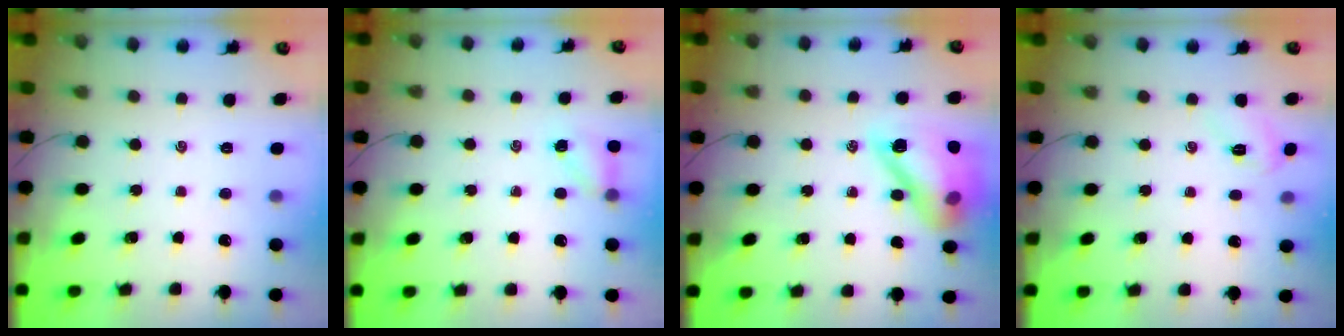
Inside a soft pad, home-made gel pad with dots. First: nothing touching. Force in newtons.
{"total": 4.4, "press": 4.3, "slide": 1.1}
{"total": 16.6, "press": 16.5, "slide": 2.6}
{"total": 3.9, "press": 3.8, "slide": 1.0}